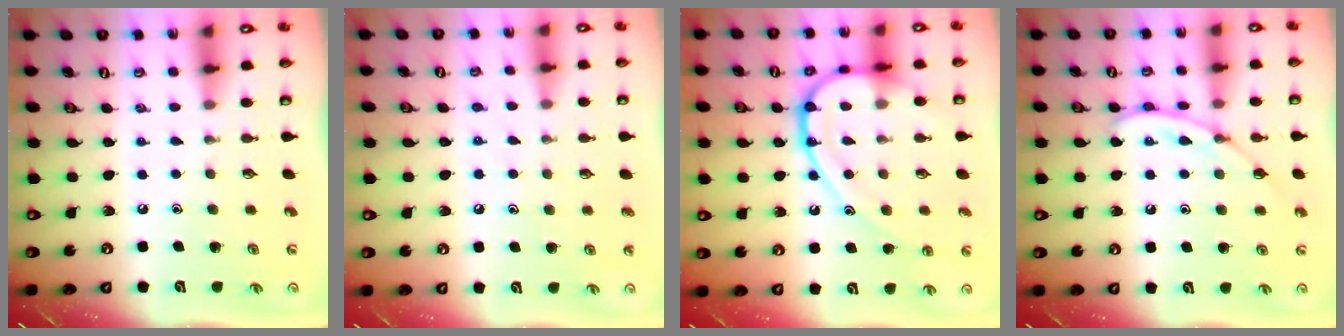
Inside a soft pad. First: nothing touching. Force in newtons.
{"total": 5.8, "press": 5.8, "slide": 0.6}
{"total": 17.2, "press": 17.2, "slide": 1.7}
{"total": 9.3, "press": 9.3, "slide": 0.7}